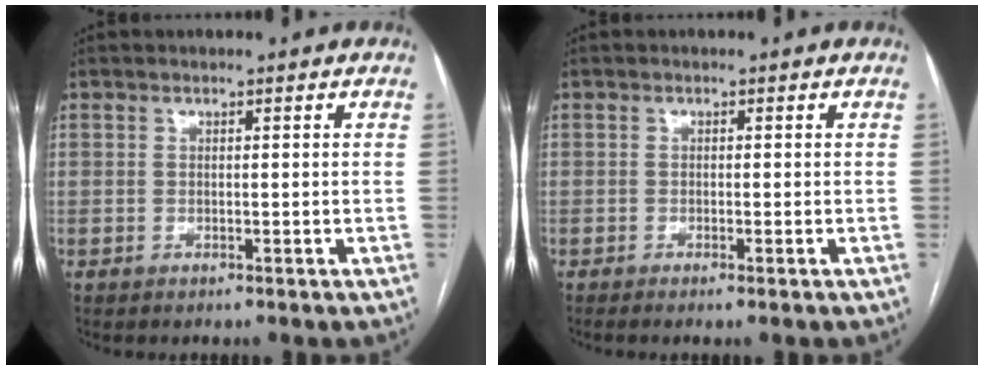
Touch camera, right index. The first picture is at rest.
{"total": 1.1, "force": [-0.7, -0.1, 0.8], "torque": [-0.016, -0.001, -0.011]}